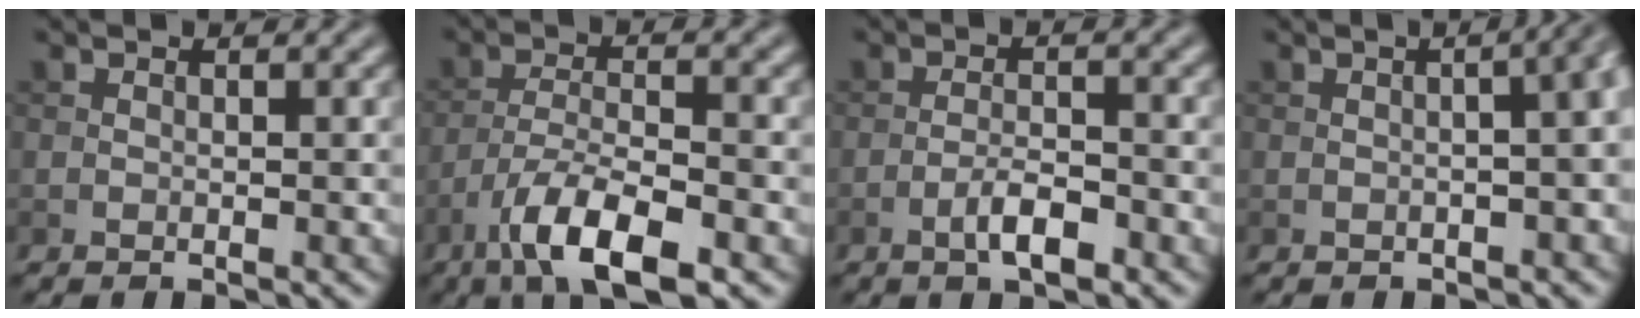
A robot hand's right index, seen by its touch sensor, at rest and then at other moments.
{"total": 8.0, "force": [-4.7, 2.4, 6.1], "torque": [-0.110, 0.001, -0.089]}
{"total": 3.3, "force": [-1.7, 0.8, 2.6], "torque": [-0.050, 0.006, -0.035]}
{"total": 13.5, "force": [1.9, 7.4, 11.2], "torque": [-0.030, 0.057, -0.019]}